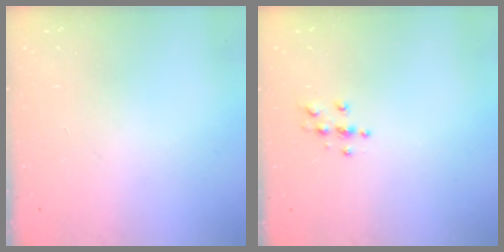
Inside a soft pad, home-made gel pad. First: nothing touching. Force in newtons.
{"total": 3.8, "press": 3.8, "slide": 0.4}